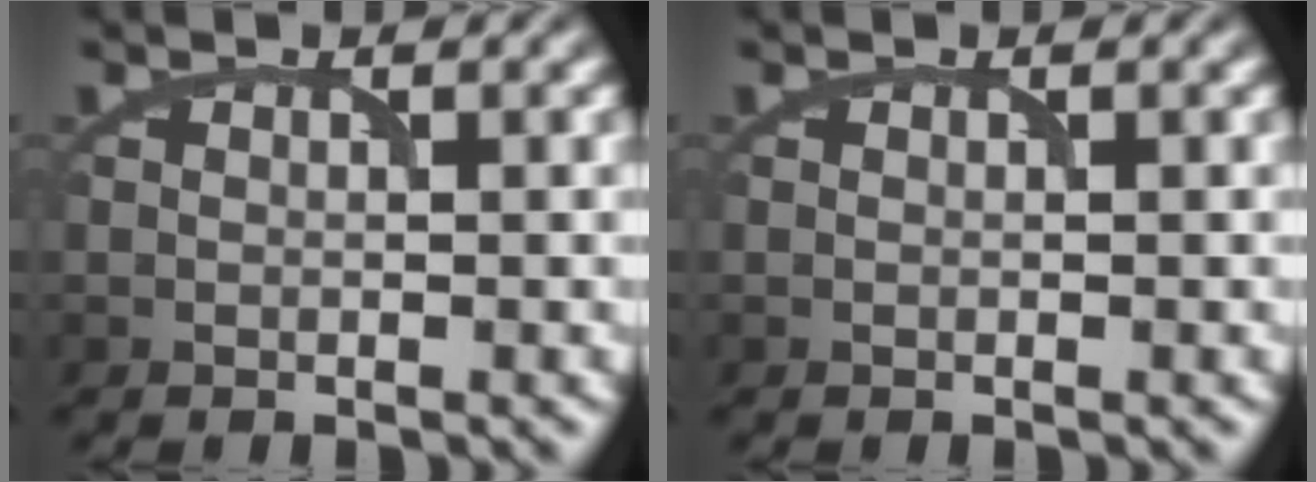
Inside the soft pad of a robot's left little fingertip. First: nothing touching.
{"total": 0.0}